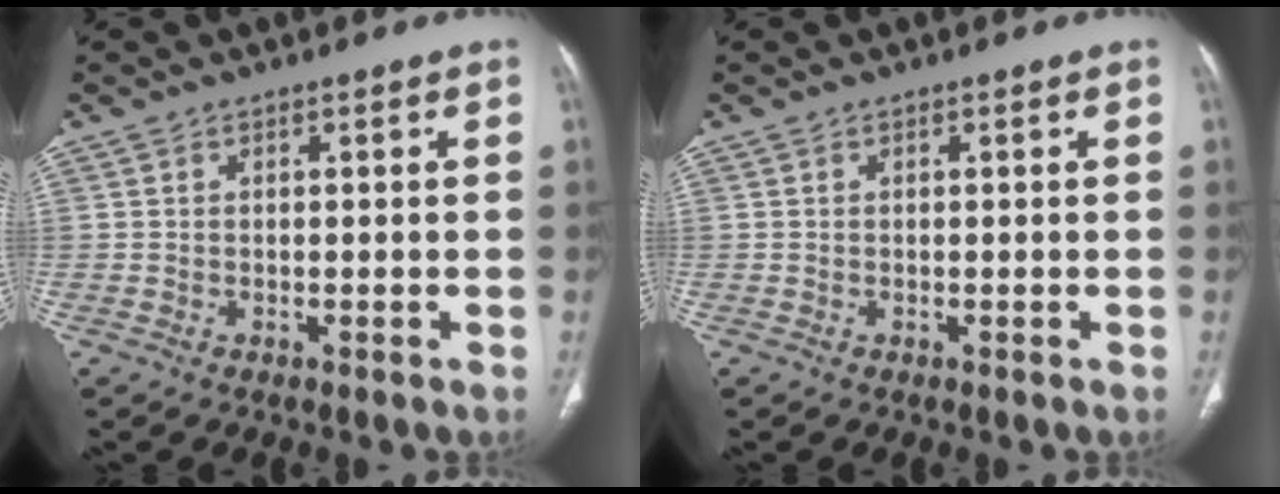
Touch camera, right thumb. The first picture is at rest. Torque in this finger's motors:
{"motor_torque": [0.00, 0.00, -0.03, 0.03, 0.03]}